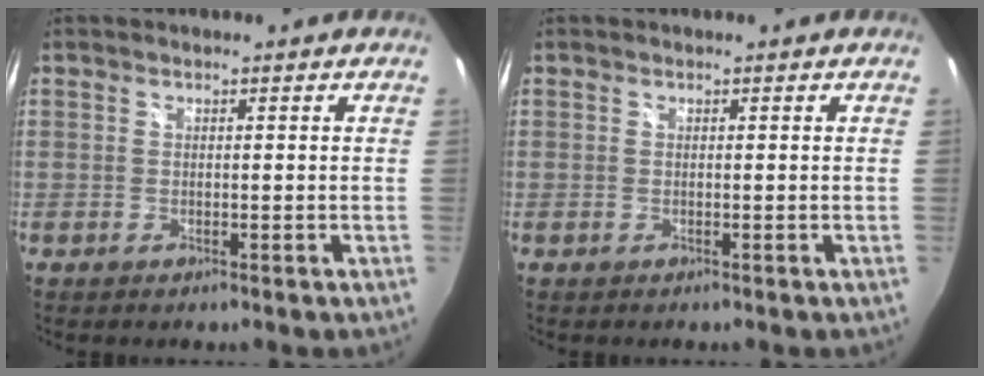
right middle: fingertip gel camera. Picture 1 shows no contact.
{"total": 0.0}